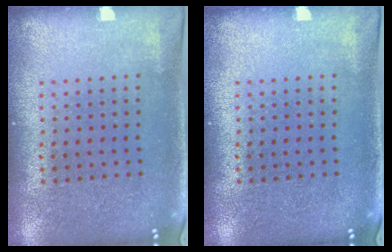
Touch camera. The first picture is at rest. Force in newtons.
{"total": 0.0}